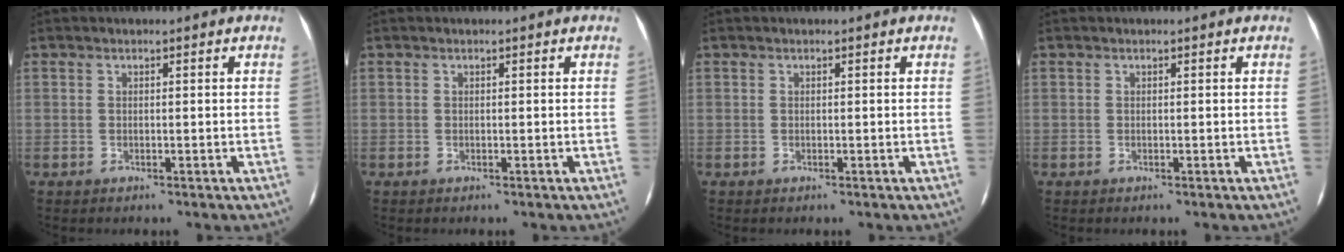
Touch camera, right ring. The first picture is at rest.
{"total": 0.0}
{"total": 0.0}
{"total": 0.0}